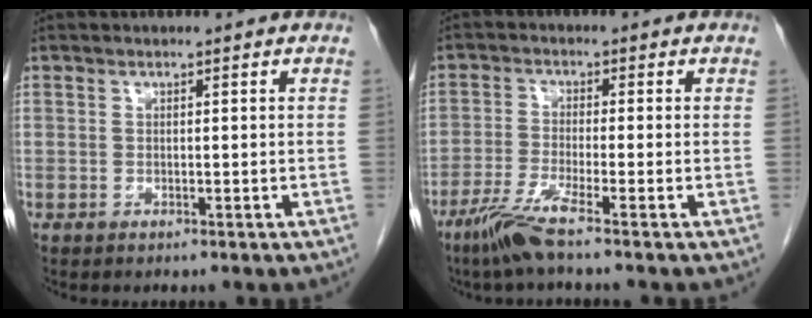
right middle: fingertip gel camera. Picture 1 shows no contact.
{"total": 5.4, "force": [-3.8, -0.7, 3.8], "torque": [-0.081, -0.019, -0.084]}